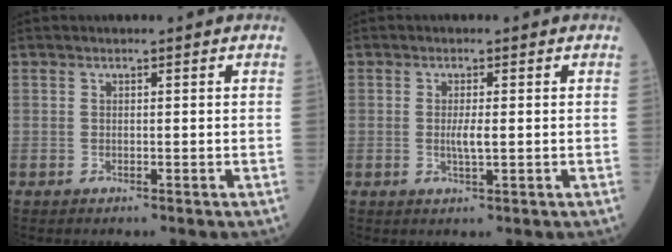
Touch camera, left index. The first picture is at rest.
{"total": 2.2, "force": [0.0, 0.2, 2.2], "torque": [-0.046, -0.003, 0.001]}